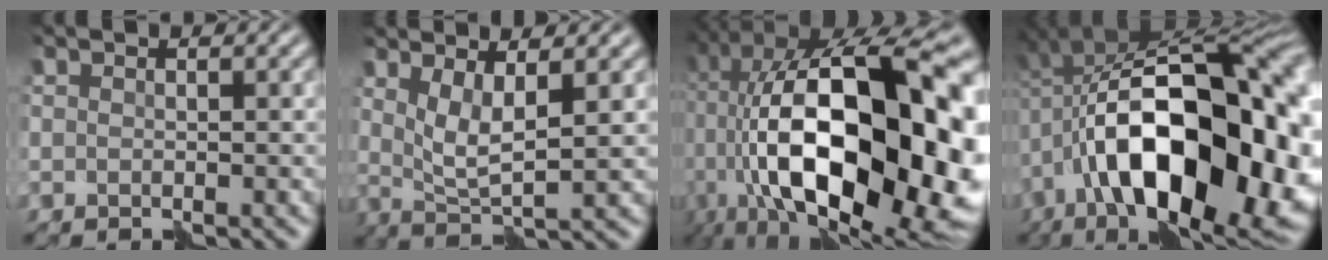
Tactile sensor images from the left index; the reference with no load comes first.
{"total": 3.5, "force": [1.0, 0.6, 3.3], "torque": [-0.068, -0.008, 0.021]}
{"total": 21.3, "force": [-1.4, 9.0, 19.2], "torque": [-0.318, 0.012, -0.031]}
{"total": 18.7, "force": [-4.5, 8.9, 15.8], "torque": [-0.245, 0.014, -0.067]}